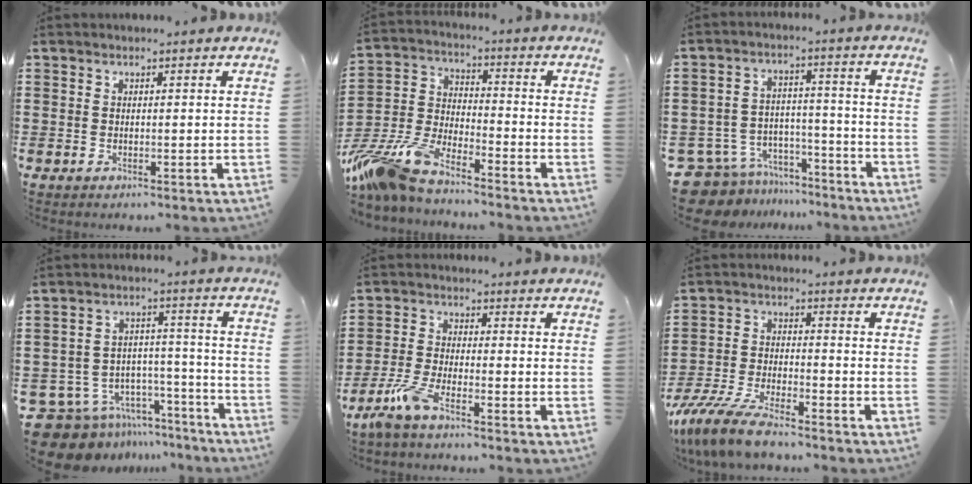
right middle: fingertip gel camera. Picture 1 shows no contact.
{"total": 9.9, "force": [-8.9, 1.4, 4.1], "torque": [-0.114, -0.001, -0.184]}
{"total": 8.1, "force": [-7.6, 2.6, 1.0], "torque": [-0.046, 0.014, -0.154]}
{"total": 9.9, "force": [-8.7, 4.4, 1.7], "torque": [-0.052, 0.031, -0.165]}
{"total": 5.7, "force": [-4.0, 1.3, 3.9], "torque": [-0.104, -0.012, -0.081]}
{"total": 7.3, "force": [-6.6, 0.6, 3.2], "torque": [-0.080, -0.006, -0.131]}